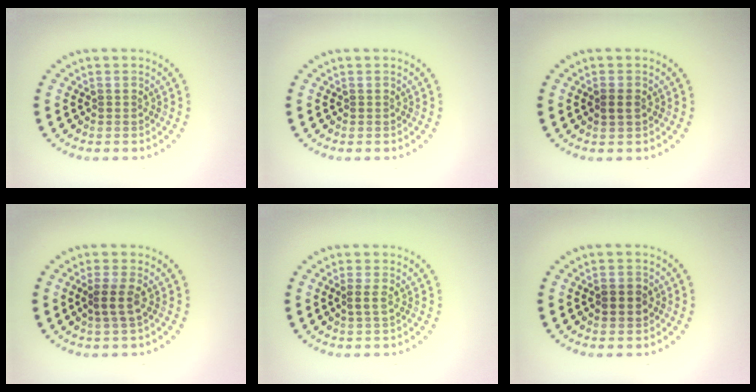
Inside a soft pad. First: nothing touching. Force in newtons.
{"total": 0.0}
{"total": 1.2, "press": 1.2, "slide": 0.1}
{"total": 1.8, "press": 1.5, "slide": 1.0}
{"total": 1.1, "press": 0.9, "slide": 0.6}
{"total": 1.9, "press": 1.9, "slide": 0.0}